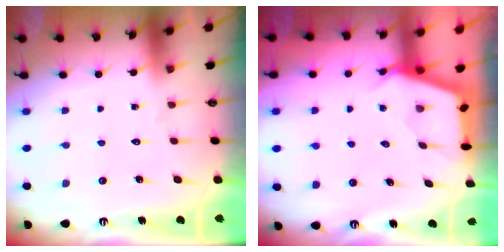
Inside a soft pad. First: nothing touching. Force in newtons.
{"total": 2.9, "press": 2.9, "slide": 0.4}